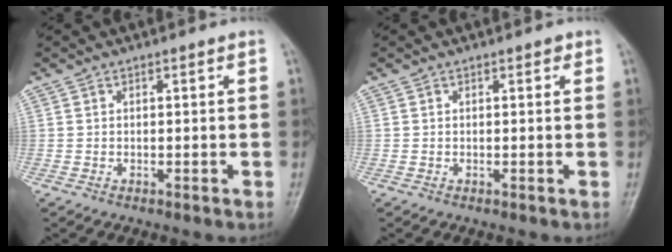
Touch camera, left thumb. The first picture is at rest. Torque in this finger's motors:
{"motor_torque": [0.31, -0.08, -0.14, -0.12, 0.00]}